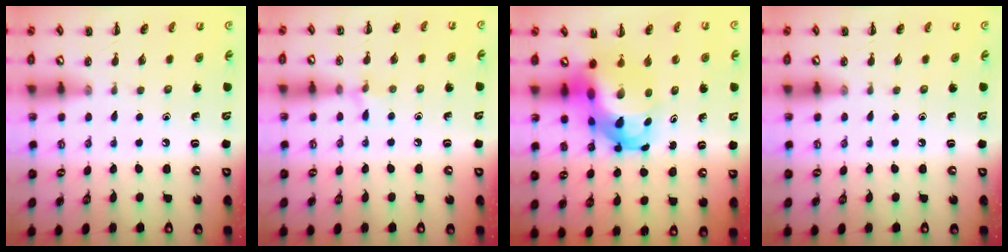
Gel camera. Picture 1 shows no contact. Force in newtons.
{"total": 5.6, "press": 5.4, "slide": 1.5}
{"total": 11.9, "press": 11.5, "slide": 3.2}
{"total": 0.0}